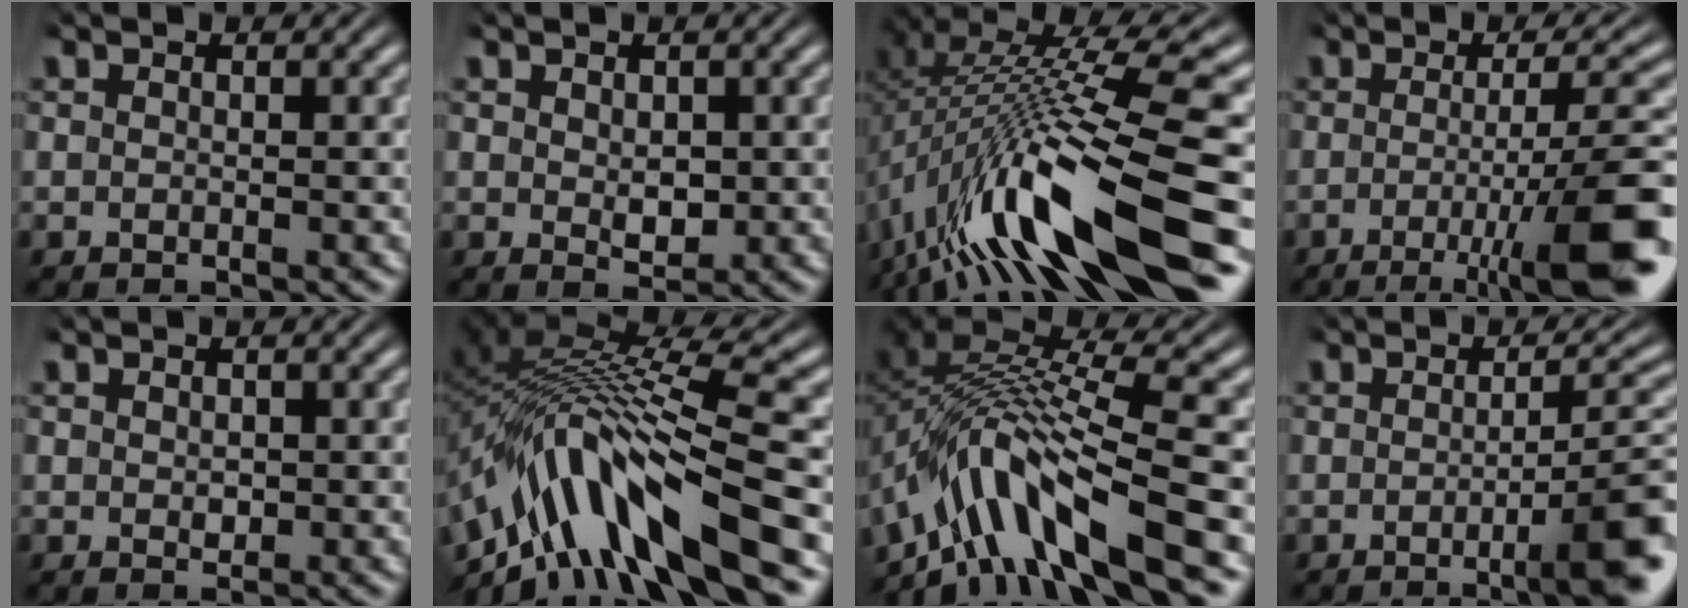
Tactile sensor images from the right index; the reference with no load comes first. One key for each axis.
{"total": 1.6, "fx": 0.2, "fy": 0.9, "fz": 1.3, "tx": -0.020, "ty": -0.013, "tz": 0.013}
{"total": 10.1, "fx": -2.7, "fy": 3.2, "fz": 9.2, "tx": -0.163, "ty": -0.011, "tz": -0.023}
{"total": 9.6, "fx": -4.2, "fy": 2.1, "fz": 8.4, "tx": -0.110, "ty": -0.012, "tz": -0.056}
{"total": 0.9, "fx": 0.1, "fy": 0.7, "fz": 0.5, "tx": -0.016, "ty": -0.014, "tz": 0.011}
{"total": 13.4, "fx": -3.3, "fy": 7.7, "fz": 10.5, "tx": -0.206, "ty": -0.030, "tz": -0.042}
{"total": 11.0, "fx": -4.0, "fy": 6.1, "fz": 8.3, "tx": -0.172, "ty": -0.031, "tz": -0.051}
{"total": 5.6, "fx": -2.0, "fy": 0.8, "fz": 5.2, "tx": -0.058, "ty": 0.005, "tz": -0.034}